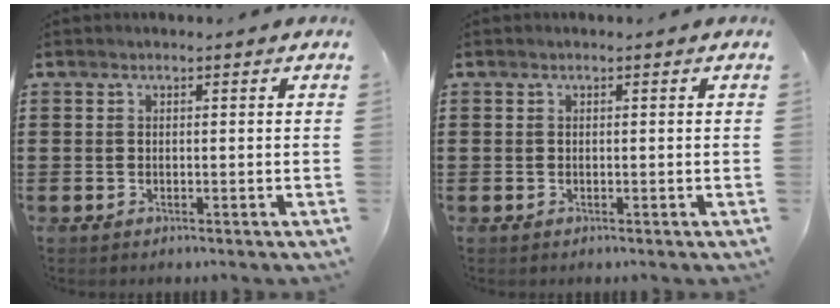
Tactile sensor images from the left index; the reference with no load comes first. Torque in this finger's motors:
{"motor_torque": [0.00, 0.00, 0.00, 0.00]}